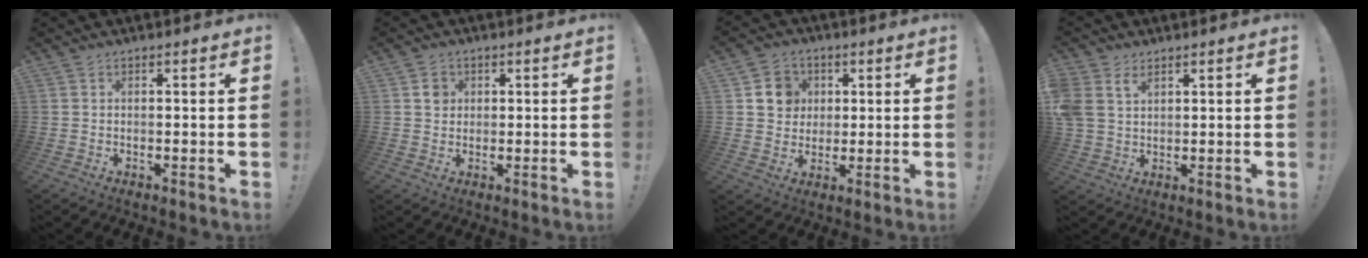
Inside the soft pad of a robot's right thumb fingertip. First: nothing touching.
{"total": 3.4, "force": [1.0, 3.1, 0.7], "torque": [0.013, -0.006, 0.014]}
{"total": 8.7, "force": [2.6, 8.1, 1.9], "torque": [-0.015, -0.015, 0.053]}
{"total": 5.9, "force": [2.8, 4.3, 3.0], "torque": [-0.057, -0.010, 0.055]}